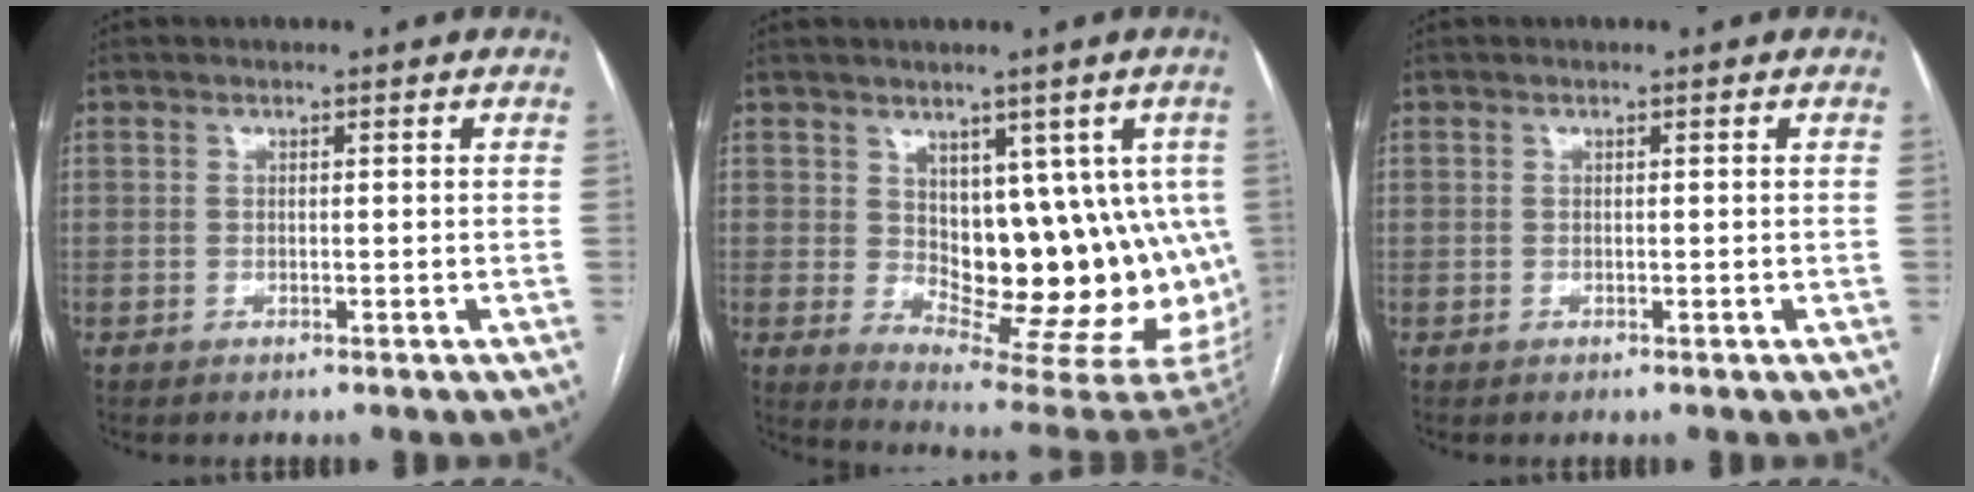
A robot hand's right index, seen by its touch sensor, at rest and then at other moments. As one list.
[{"total": 15.5, "force": [2.0, 8.6, 12.8], "torque": [-0.143, -0.004, 0.047]}, {"total": 0.0}]